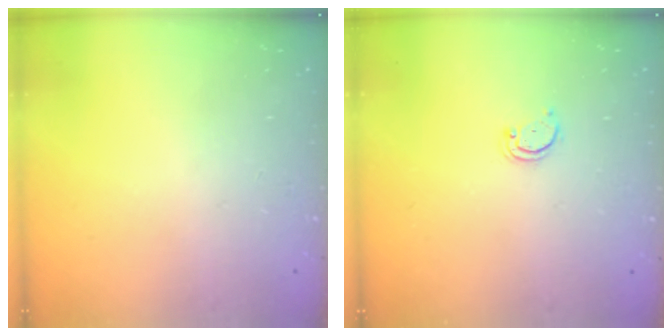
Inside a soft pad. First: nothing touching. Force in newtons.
{"total": 1.9, "press": 1.9, "slide": 0.2}